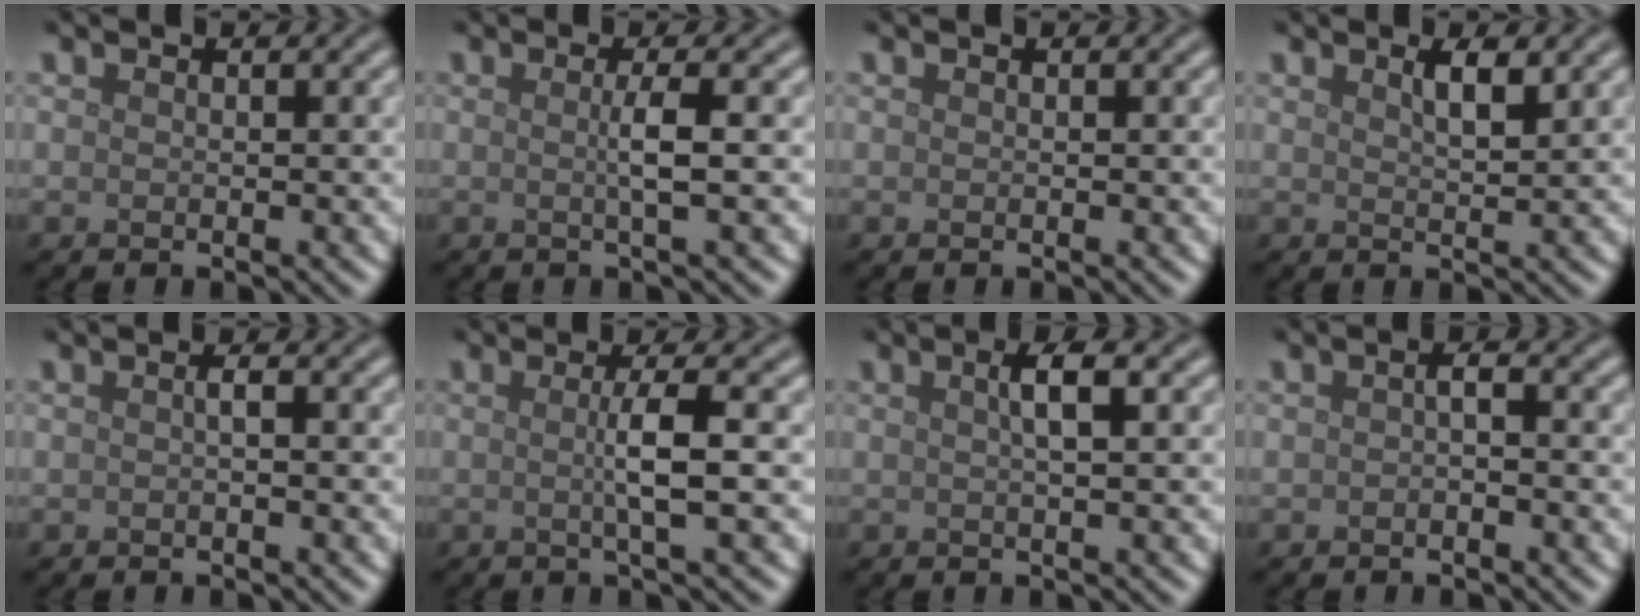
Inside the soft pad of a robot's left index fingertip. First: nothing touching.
{"total": 2.3, "force": [0.0, 0.4, 2.3], "torque": [-0.042, -0.001, -0.006]}
{"total": 0.0}
{"total": 2.1, "force": [1.2, 0.5, 1.6], "torque": [-0.023, 0.003, 0.020]}
{"total": 0.8, "force": [0.0, 0.1, 0.8], "torque": [-0.015, 0.002, -0.001]}
{"total": 3.3, "force": [0.0, 0.5, 3.2], "torque": [-0.057, -0.003, -0.006]}
{"total": 2.5, "force": [0.6, 0.5, 2.4], "torque": [-0.036, 0.007, 0.007]}
{"total": 1.0, "force": [-0.3, 0.3, 0.9], "torque": [-0.018, 0.002, -0.006]}